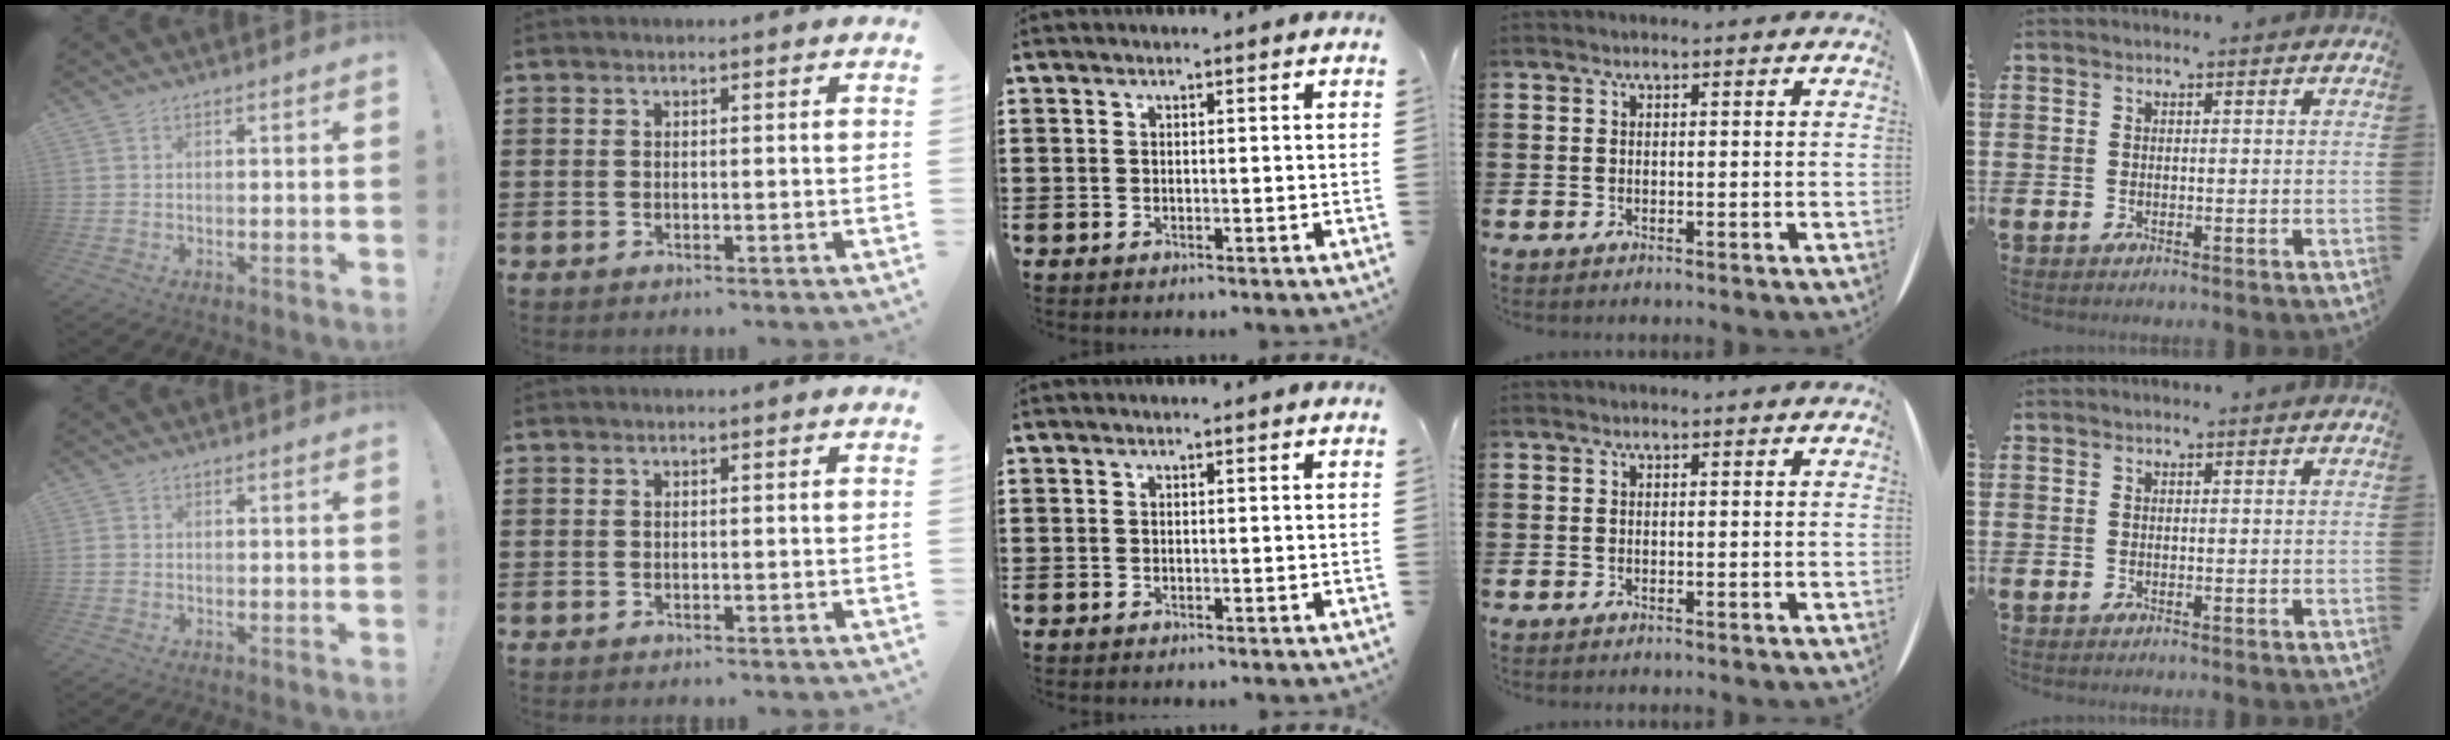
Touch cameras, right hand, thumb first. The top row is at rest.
{"thumb": {"total": 0.9, "force": [-0.3, 0.8, 0.4], "torque": [-0.005, 0.003, -0.005]}}